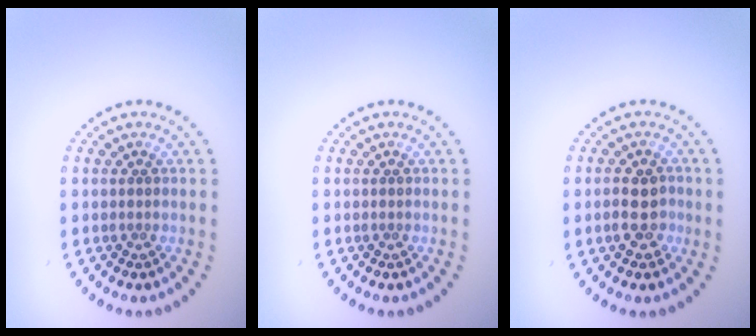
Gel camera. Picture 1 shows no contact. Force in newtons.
{"total": 0.0}
{"total": 2.8, "press": 2.8, "slide": 0.4}